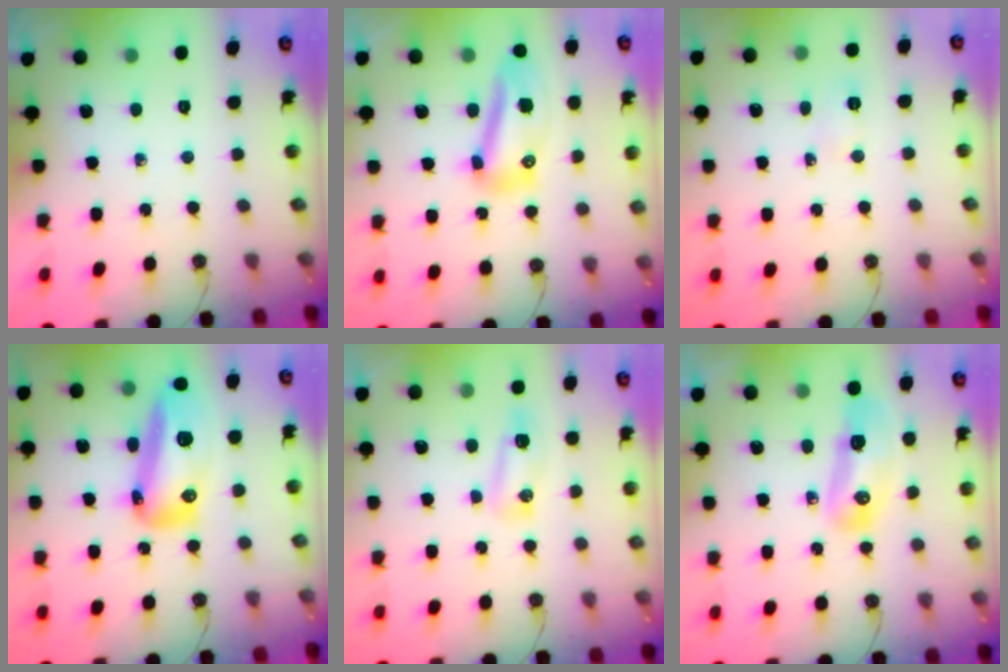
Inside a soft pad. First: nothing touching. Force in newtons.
{"total": 11.9, "press": 11.9, "slide": 0.3}
{"total": 2.8, "press": 2.7, "slide": 0.8}
{"total": 30.0, "press": 22.1, "slide": 20.4}
{"total": 16.8, "press": 8.4, "slide": 14.6}
{"total": 9.3, "press": 9.2, "slide": 1.8}